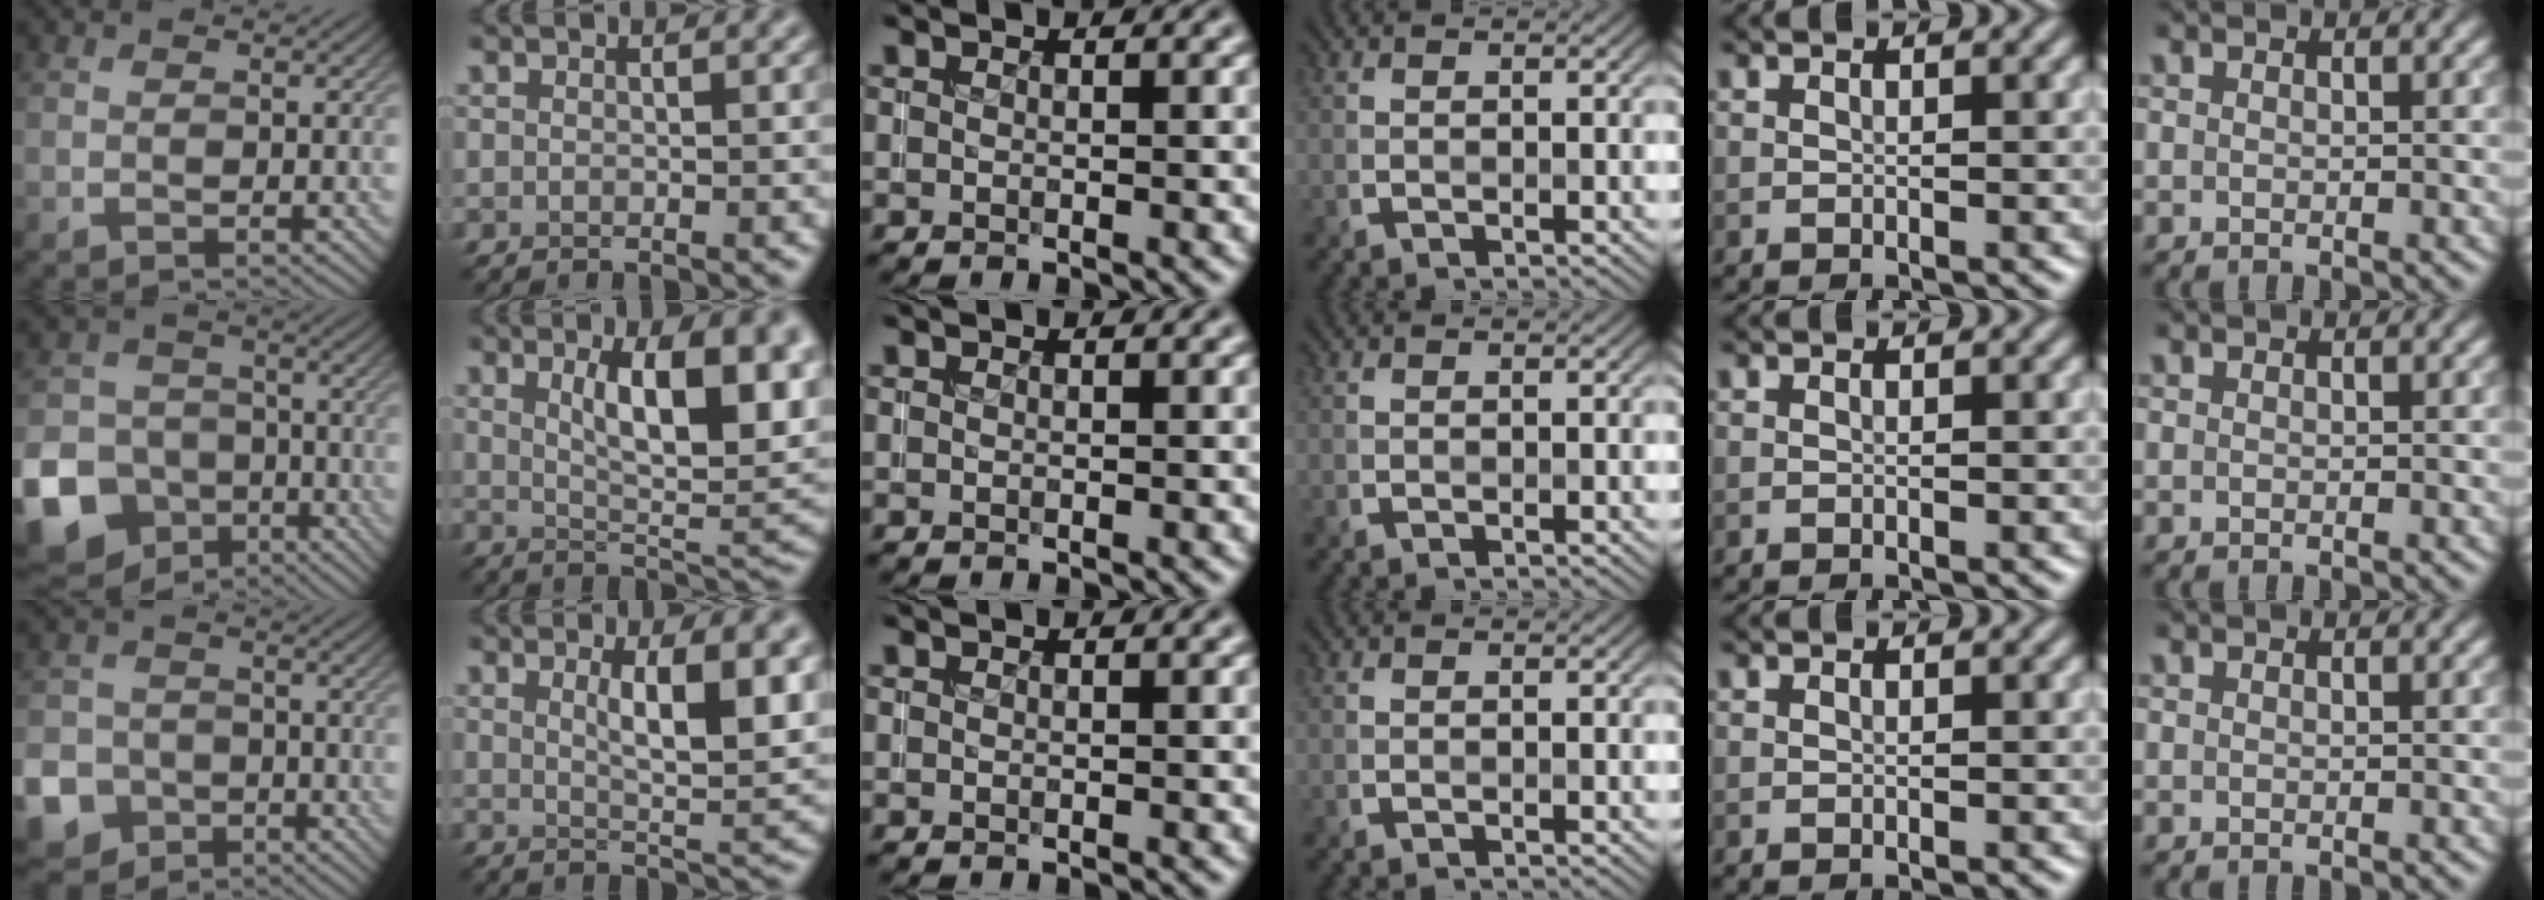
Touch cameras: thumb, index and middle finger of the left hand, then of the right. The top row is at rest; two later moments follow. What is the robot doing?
{"motion": "insert", "object": "coin"}